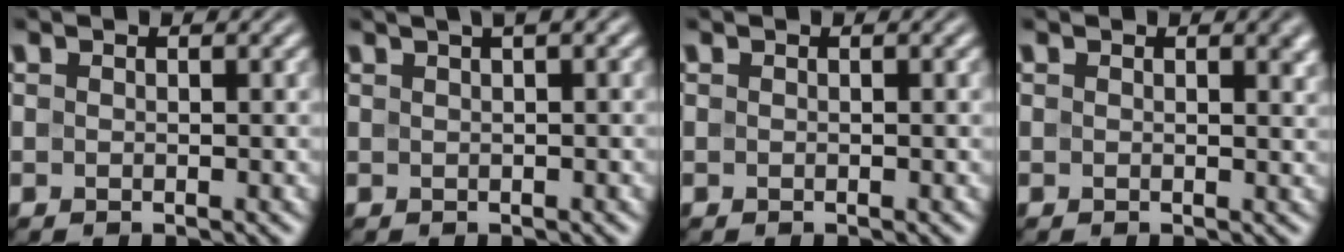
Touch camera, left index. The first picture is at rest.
{"total": 2.9, "force": [1.3, 0.8, 2.5], "torque": [-0.022, 0.015, 0.010]}
{"total": 0.0}
{"total": 1.5, "force": [0.7, 0.7, 1.2], "torque": [-0.011, 0.000, 0.007]}